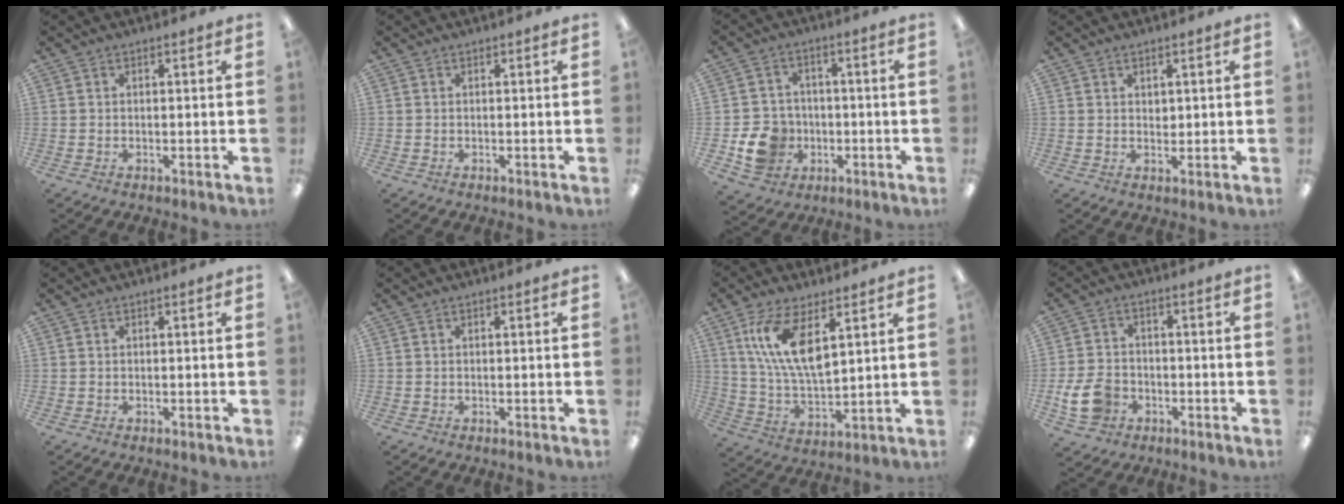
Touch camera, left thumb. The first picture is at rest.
{"total": 0.0}
{"total": 9.9, "force": [-2.9, 8.6, 3.9], "torque": [-0.092, 0.022, -0.047]}
{"total": 1.6, "force": [1.1, 1.0, 0.6], "torque": [-0.005, -0.002, 0.020]}
{"total": 0.0}
{"total": 0.0}
{"total": 13.4, "force": [6.9, 5.4, 10.1], "torque": [-0.203, -0.018, 0.125]}
{"total": 8.8, "force": [-3.1, 6.6, 4.8], "torque": [-0.107, 0.011, -0.058]}